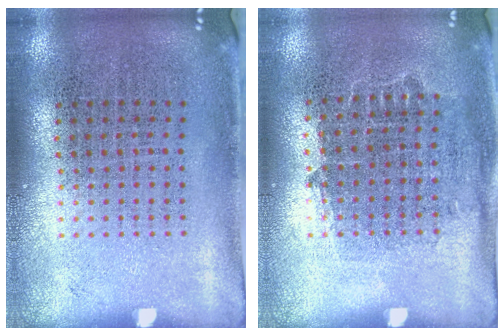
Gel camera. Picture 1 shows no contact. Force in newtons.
{"total": 0.8, "press": 0.7, "slide": 0.4}